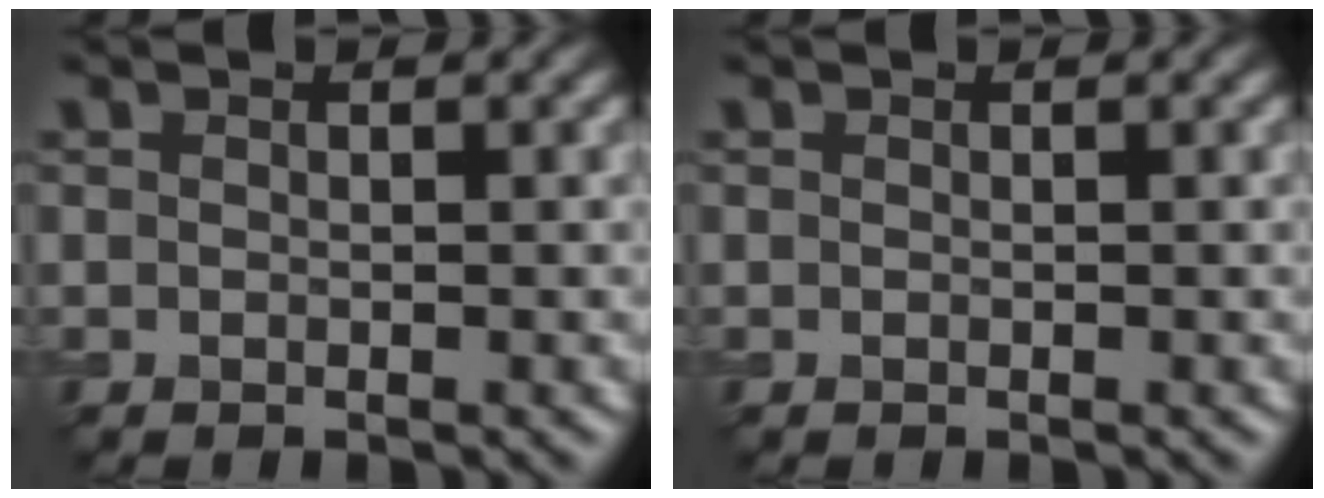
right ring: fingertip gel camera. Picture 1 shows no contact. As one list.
[{"total": 0.0}]